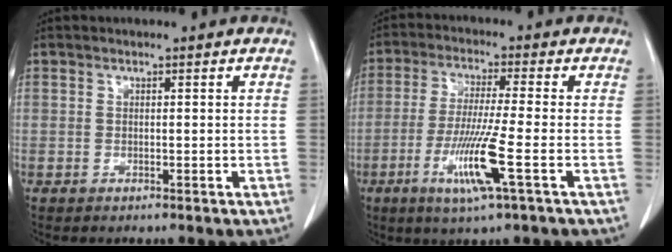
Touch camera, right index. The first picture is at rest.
{"total": 9.6, "force": [-3.5, -0.6, 8.9], "torque": [-0.177, -0.022, -0.068]}